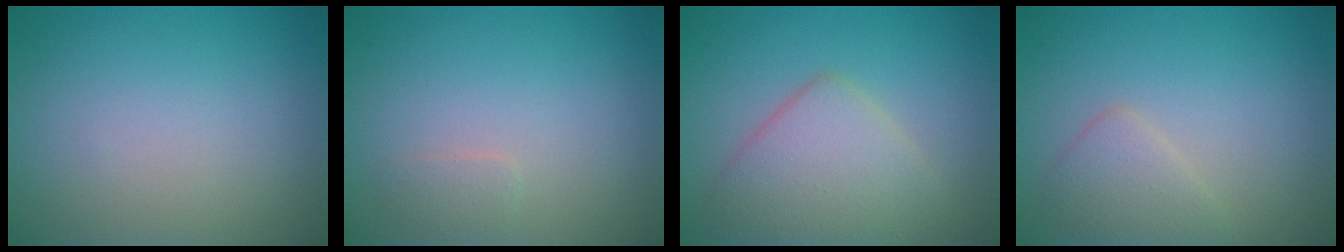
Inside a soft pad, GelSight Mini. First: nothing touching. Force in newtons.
{"total": 0.9, "press": 0.9, "slide": 0.0}
{"total": 5.0, "press": 5.0, "slide": 0.3}
{"total": 2.2, "press": 2.2, "slide": 0.1}